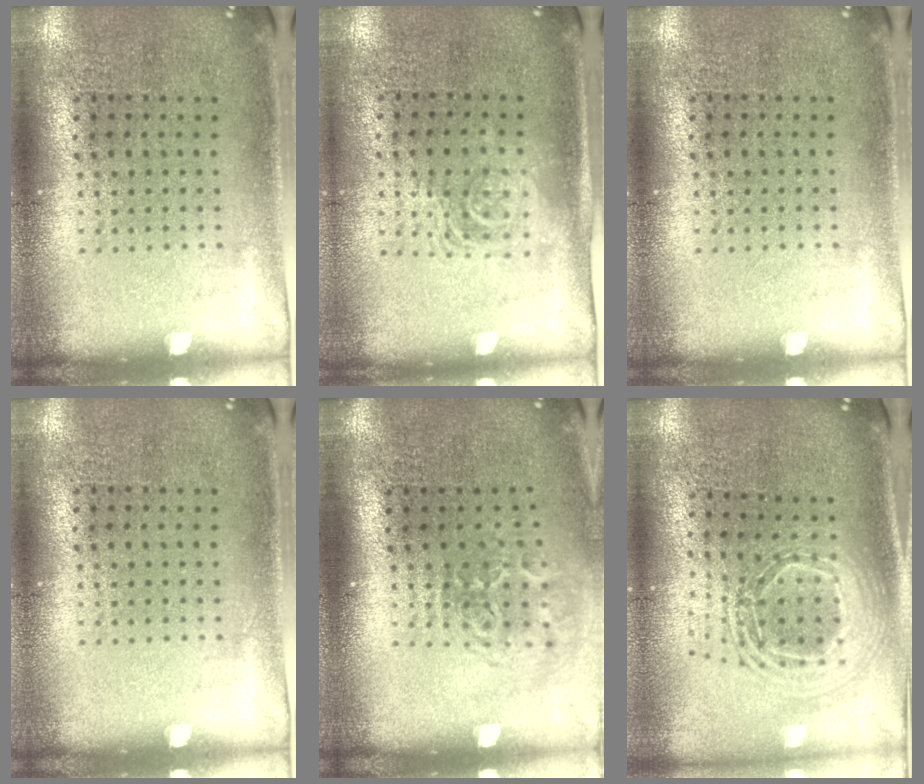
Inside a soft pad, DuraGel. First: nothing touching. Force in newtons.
{"total": 1.4, "press": 1.2, "slide": 0.7}
{"total": 0.0}
{"total": 0.0}
{"total": 2.0, "press": 1.3, "slide": 1.5}
{"total": 2.2, "press": 1.7, "slide": 1.3}